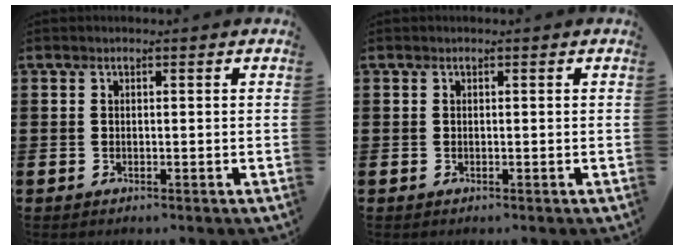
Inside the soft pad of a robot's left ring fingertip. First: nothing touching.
{"total": 0.0}